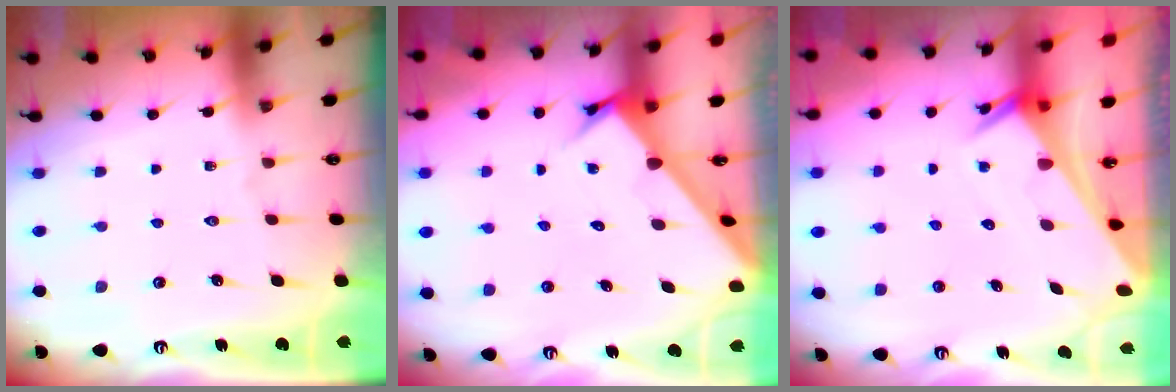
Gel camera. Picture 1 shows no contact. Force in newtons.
{"total": 3.1, "press": 3.1, "slide": 0.3}
{"total": 2.6, "press": 2.6, "slide": 0.1}